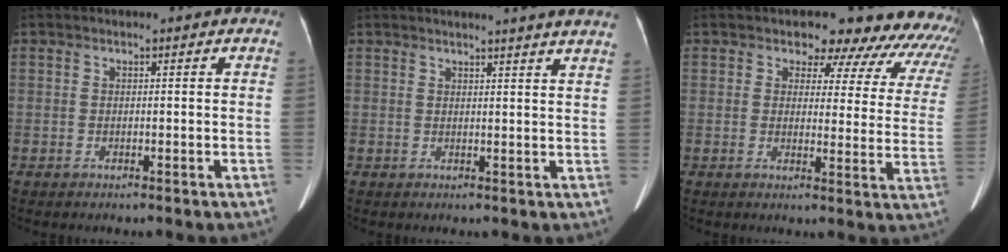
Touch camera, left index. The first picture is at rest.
{"total": 8.6, "force": [7.8, -0.9, 3.4], "torque": [-0.040, -0.013, 0.069]}
{"total": 16.1, "force": [14.2, 6.4, 3.9], "torque": [0.004, -0.040, 0.117]}